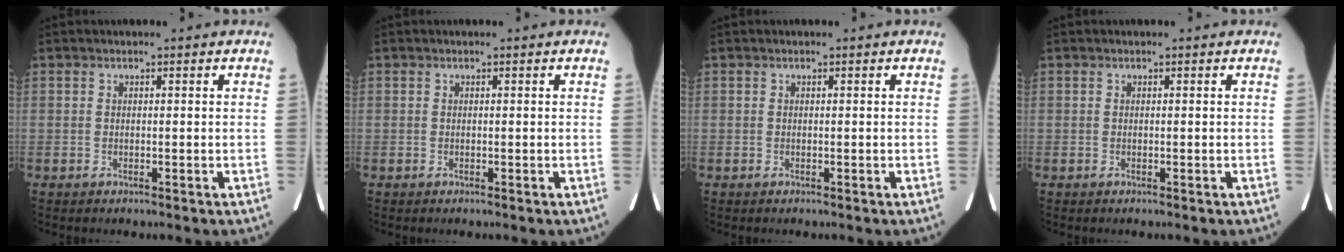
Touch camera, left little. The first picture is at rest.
{"total": 0.0}
{"total": 0.0}
{"total": 0.0}